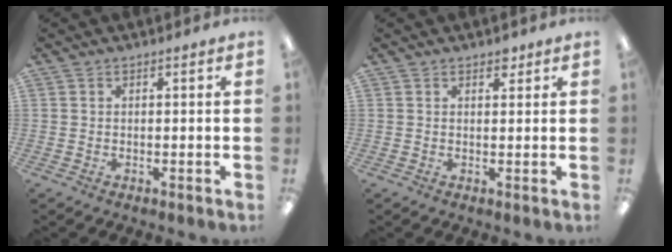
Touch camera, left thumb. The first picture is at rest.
{"total": 2.0, "force": [1.5, 1.0, 0.8], "torque": [-0.002, -0.005, 0.023]}